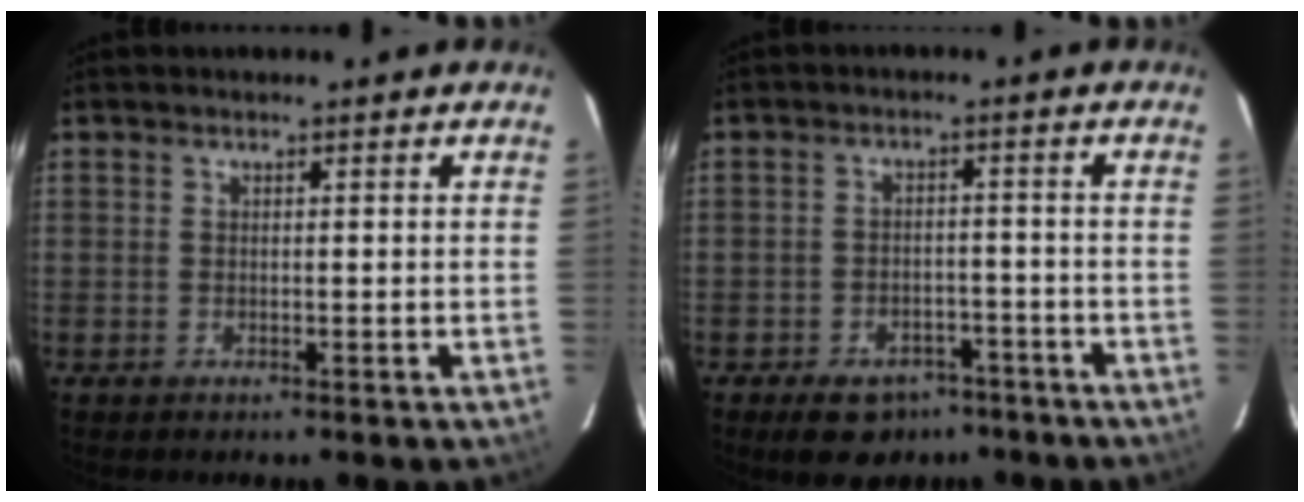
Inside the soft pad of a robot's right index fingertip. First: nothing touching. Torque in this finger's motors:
{"motor_torque": [0.32, -0.33, 0.22, 0.02]}